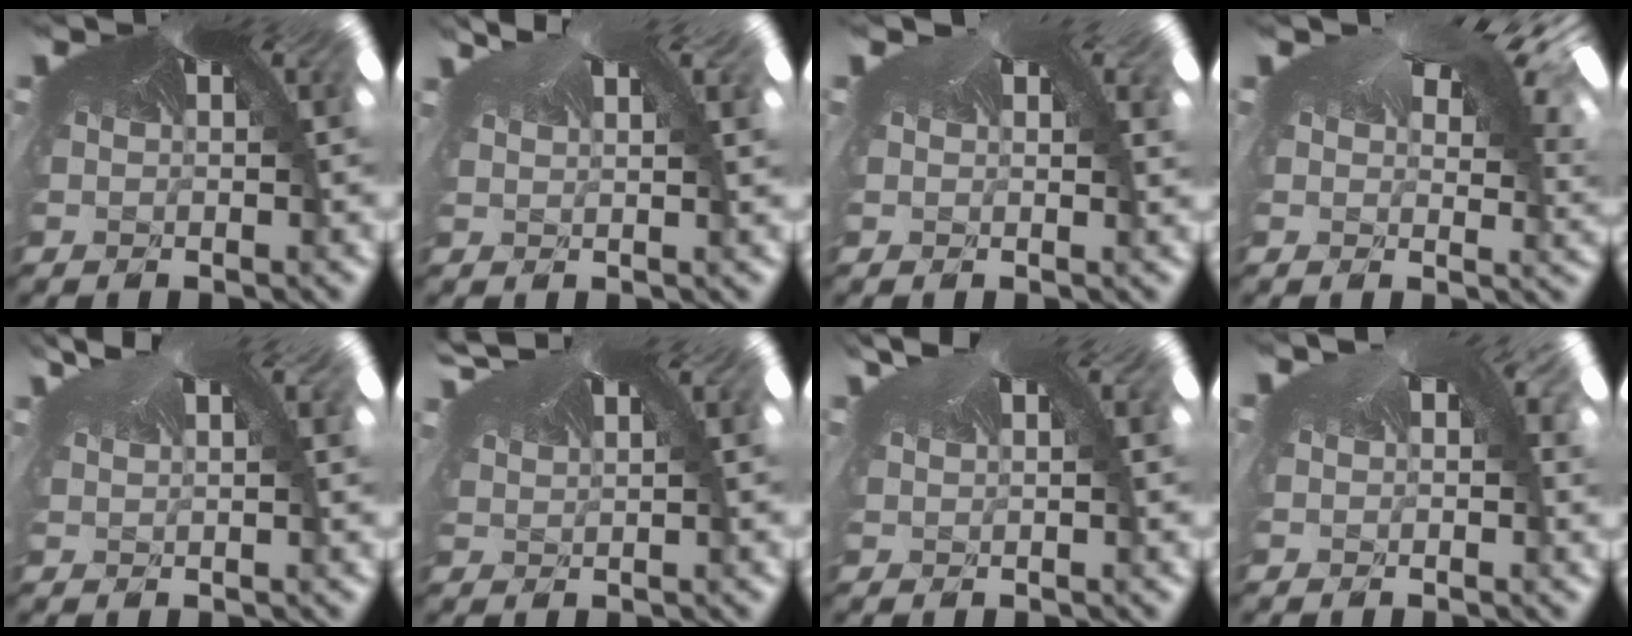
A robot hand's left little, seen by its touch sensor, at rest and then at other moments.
{"total": 3.0, "force": [0.1, -1.5, -2.6], "torque": [0.032, 0.000, -0.001]}
{"total": 1.0, "force": [0.8, 0.0, -0.6], "torque": [-0.009, 0.005, 0.005]}
{"total": 2.8, "force": [2.4, 1.0, -1.0], "torque": [-0.018, 0.017, 0.025]}
{"total": 0.9, "force": [0.3, -0.6, -0.6], "torque": [0.001, 0.006, 0.000]}
{"total": 2.2, "force": [1.8, 0.8, 1.0], "torque": [-0.054, 0.021, 0.031]}
{"total": 0.7, "force": [0.6, 0.0, 0.3], "torque": [-0.016, 0.010, 0.002]}
{"total": 1.1, "force": [0.6, 0.7, 0.6], "torque": [-0.024, 0.012, 0.003]}